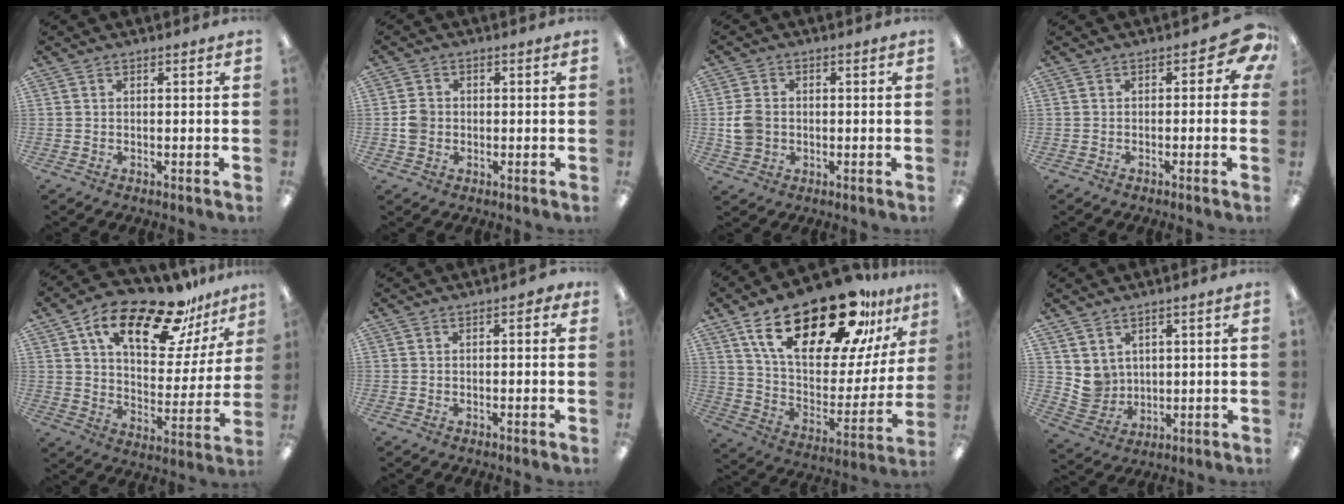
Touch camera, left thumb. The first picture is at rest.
{"total": 4.0, "force": [-0.3, 3.7, 1.6], "torque": [-0.022, 0.007, -0.008]}
{"total": 6.4, "force": [-0.4, 5.5, 3.2], "torque": [-0.057, 0.013, -0.003]}
{"total": 4.4, "force": [0.7, 2.9, 3.3], "torque": [-0.037, -0.002, 0.010]}
{"total": 22.2, "force": [14.8, 8.9, 13.9], "torque": [-0.231, -0.083, 0.250]}
{"total": 0.9, "force": [-0.4, 0.7, 0.3], "torque": [-0.007, 0.003, -0.009]}
{"total": 28.2, "force": [19.0, 10.5, 18.0], "torque": [-0.298, -0.112, 0.320]}
{"total": 5.9, "force": [3.4, 4.8, 0.4], "torque": [-0.023, -0.017, 0.071]}